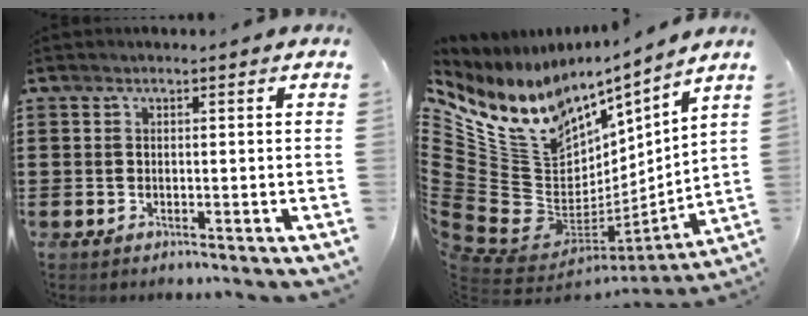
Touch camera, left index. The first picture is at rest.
{"total": 12.4, "force": [6.2, 8.7, 6.2], "torque": [-0.163, -0.072, 0.105]}